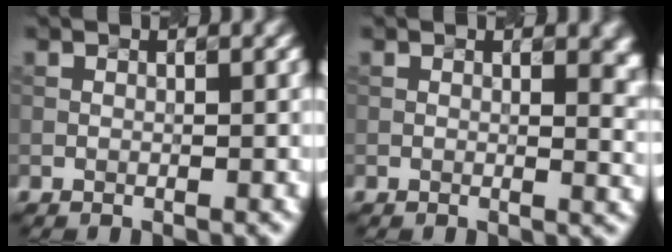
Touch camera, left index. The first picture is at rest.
{"total": 4.5, "force": [1.5, 2.2, 3.6], "torque": [-0.014, 0.004, 0.021]}